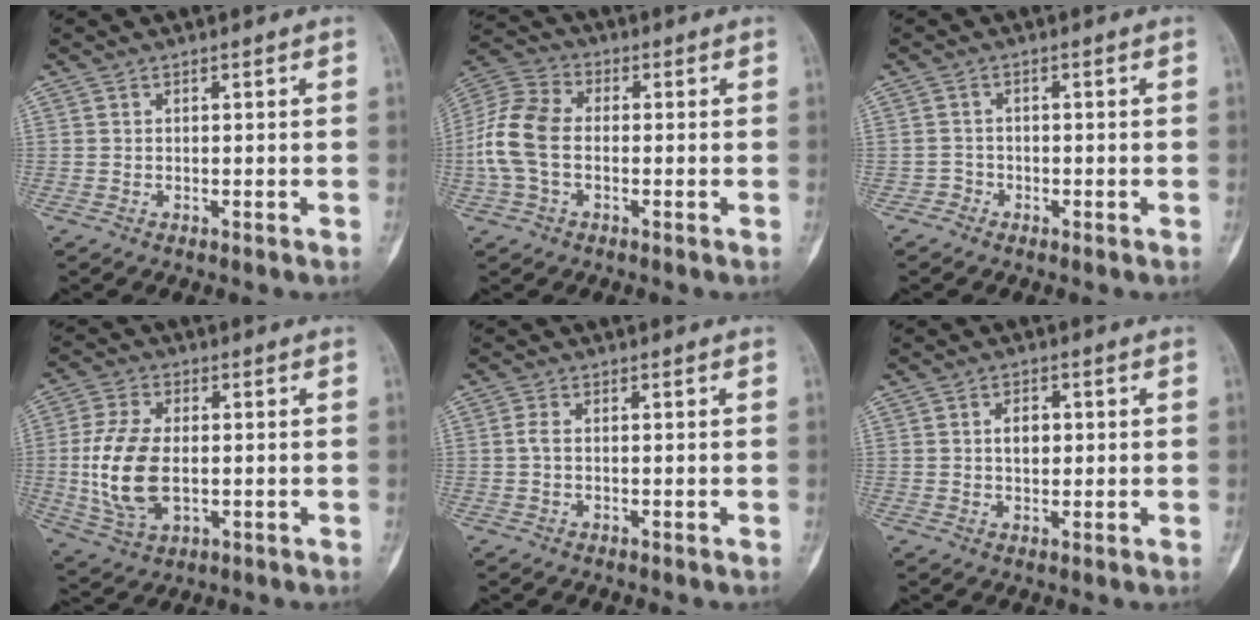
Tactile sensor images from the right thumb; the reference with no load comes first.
{"total": 10.9, "force": [-1.2, 7.0, 8.3], "torque": [-0.180, 0.029, -0.033]}
{"total": 1.6, "force": [-1.0, 1.2, -0.5], "torque": [0.020, 0.008, -0.029]}
{"total": 13.1, "force": [-0.7, 7.5, 10.7], "torque": [-0.221, -0.004, -0.008]}
{"total": 1.5, "force": [-0.1, 0.7, 1.3], "torque": [-0.027, 0.000, -0.003]}
{"total": 3.6, "force": [0.5, 2.3, 2.7], "torque": [-0.031, -0.001, 0.006]}